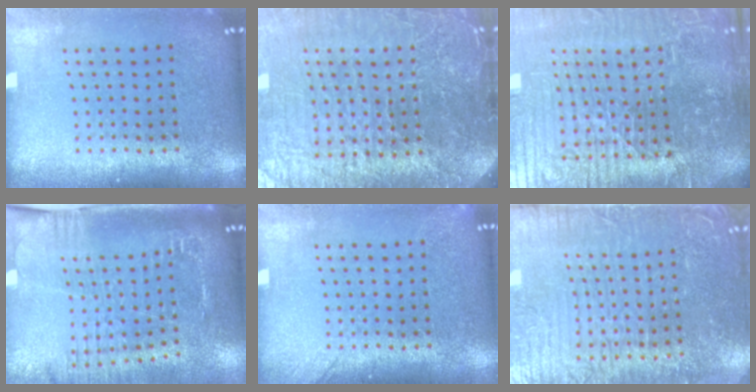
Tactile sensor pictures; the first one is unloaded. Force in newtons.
{"total": 6.4, "press": 5.7, "slide": 3.0}
{"total": 7.8, "press": 6.9, "slide": 3.5}
{"total": 2.6, "press": 2.0, "slide": 1.6}
{"total": 1.2, "press": 1.2, "slide": 0.2}
{"total": 5.2, "press": 4.5, "slide": 2.7}